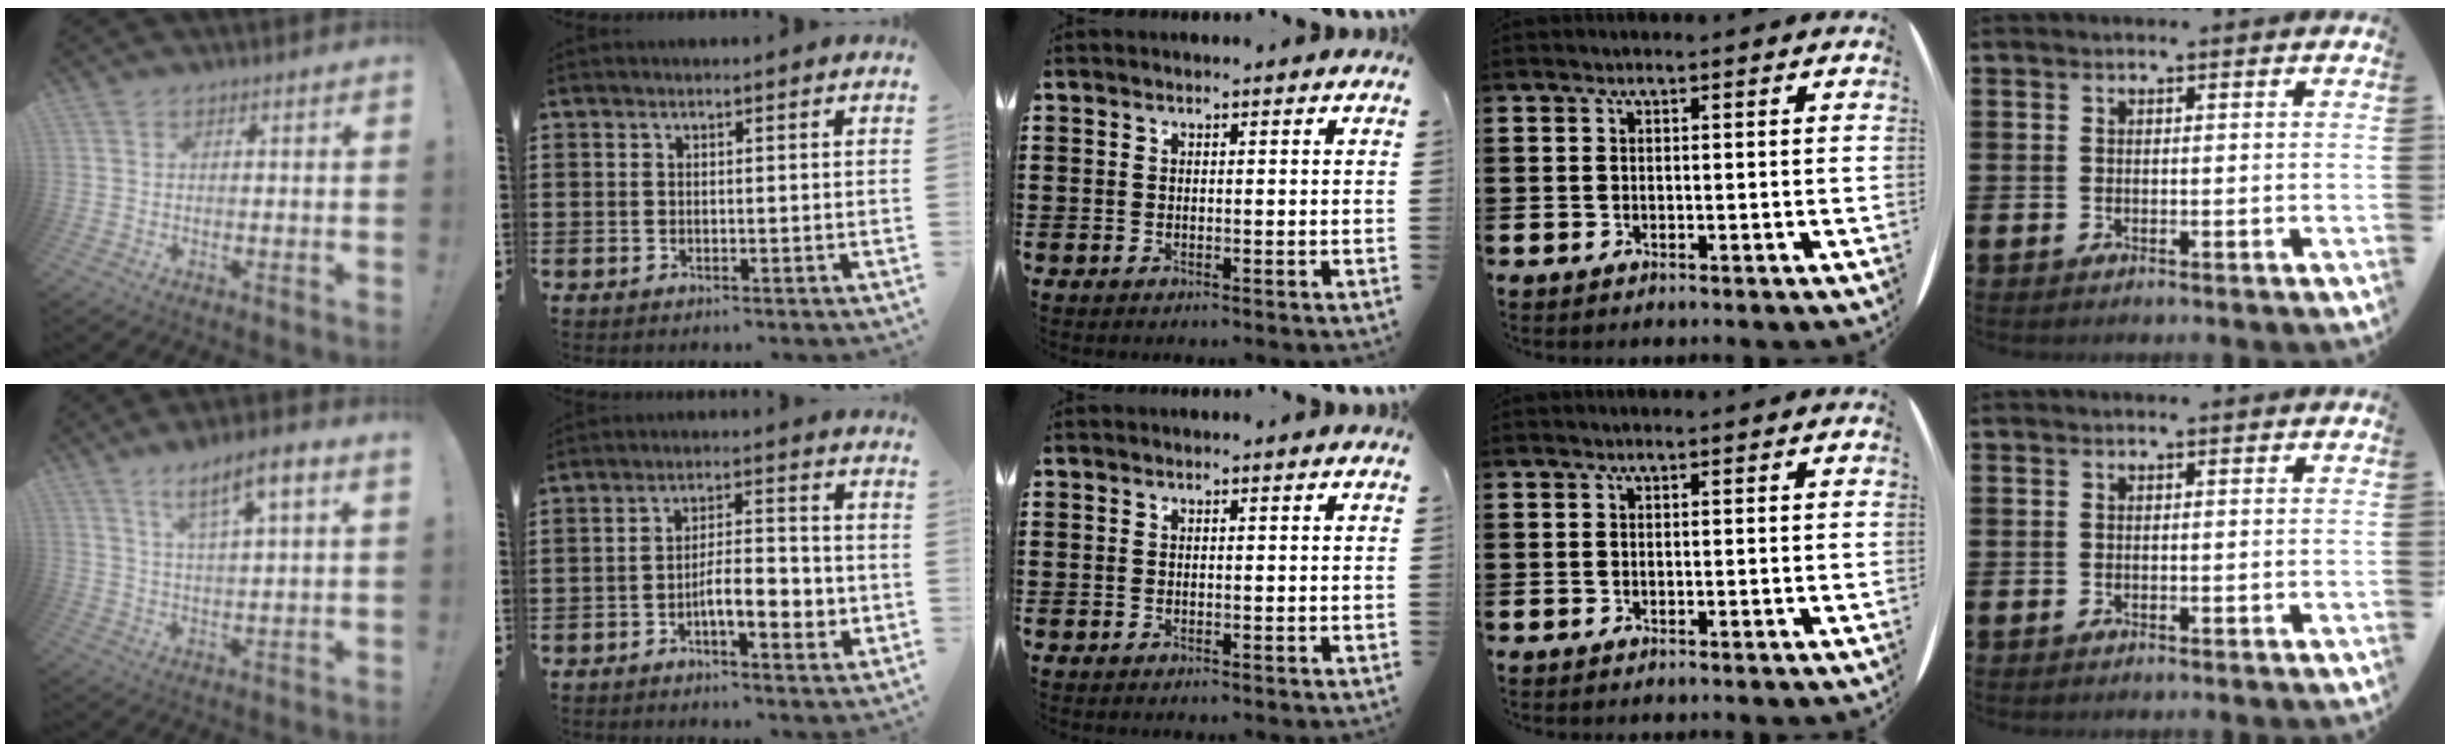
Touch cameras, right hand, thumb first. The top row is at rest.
{"thumb": {"total": 9.1, "force": [5.6, 1.3, 7.1], "torque": [-0.114, -0.023, 0.092]}, "index": {"total": 6.3, "force": [-2.3, 2.3, 5.4], "torque": [-0.076, 0.001, -0.046]}}